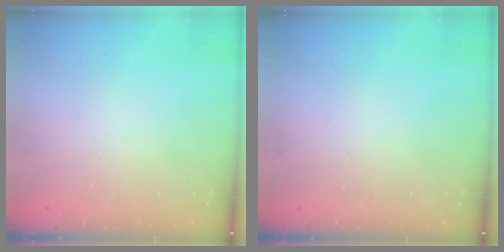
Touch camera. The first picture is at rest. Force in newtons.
{"total": 0.0}